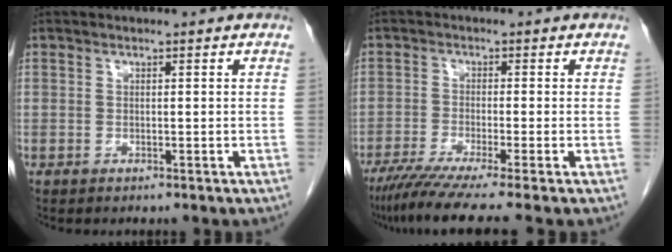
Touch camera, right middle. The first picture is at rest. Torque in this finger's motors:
{"motor_torque": [1.19, -0.95, 0.16, 0.11]}